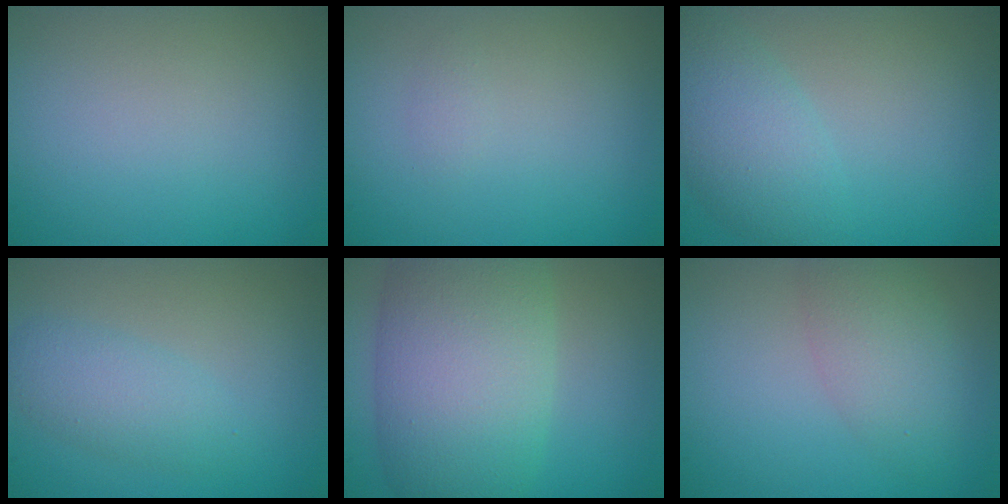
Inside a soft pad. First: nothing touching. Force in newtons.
{"total": 0.5, "press": 0.5, "slide": 0.1}
{"total": 4.3, "press": 4.3, "slide": 0.1}
{"total": 2.8, "press": 2.8, "slide": 0.1}
{"total": 10.6, "press": 10.6, "slide": 0.5}
{"total": 3.7, "press": 3.7, "slide": 0.2}